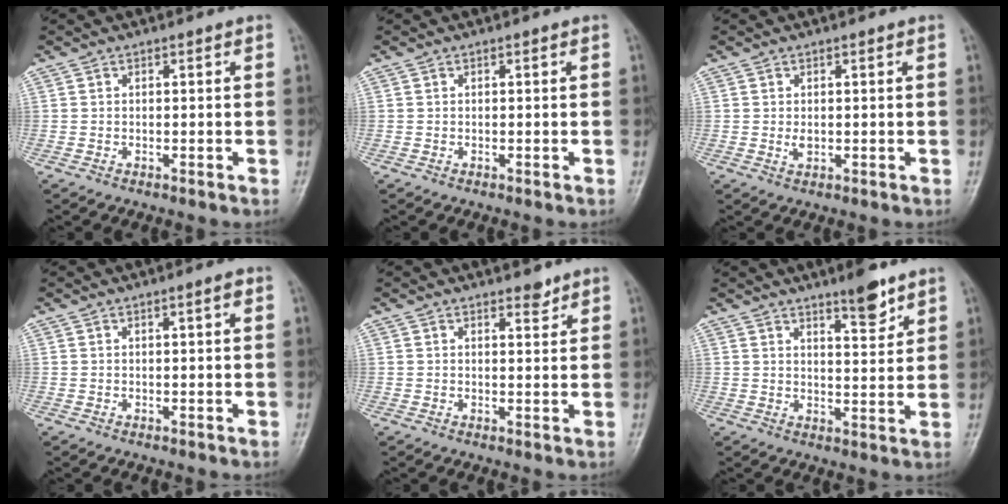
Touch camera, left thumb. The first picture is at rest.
{"total": 0.0}
{"total": 1.4, "force": [0.2, 0.8, 1.2], "torque": [-0.017, -0.004, 0.009]}
{"total": 1.4, "force": [0.6, 0.1, 1.3], "torque": [-0.023, 0.001, 0.009]}
{"total": 2.1, "force": [1.8, 0.8, 0.9], "torque": [-0.003, -0.013, 0.026]}
{"total": 6.1, "force": [4.5, 1.4, 3.9], "torque": [-0.045, -0.035, 0.068]}